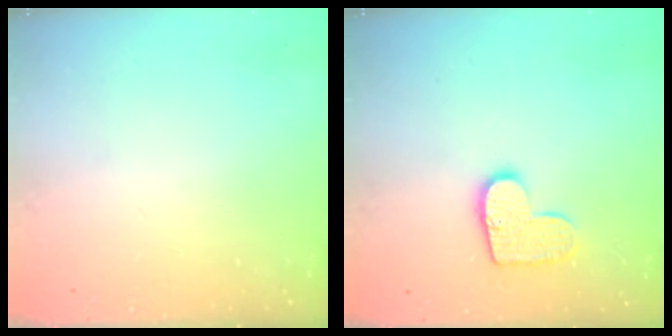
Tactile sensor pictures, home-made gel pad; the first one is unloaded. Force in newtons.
{"total": 10.7, "press": 10.7, "slide": 0.6}